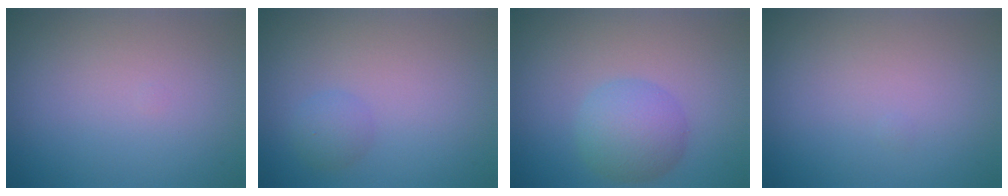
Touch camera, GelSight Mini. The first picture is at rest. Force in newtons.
{"total": 1.4, "press": 1.3, "slide": 0.2}
{"total": 4.0, "press": 4.0, "slide": 0.2}
{"total": 0.0}